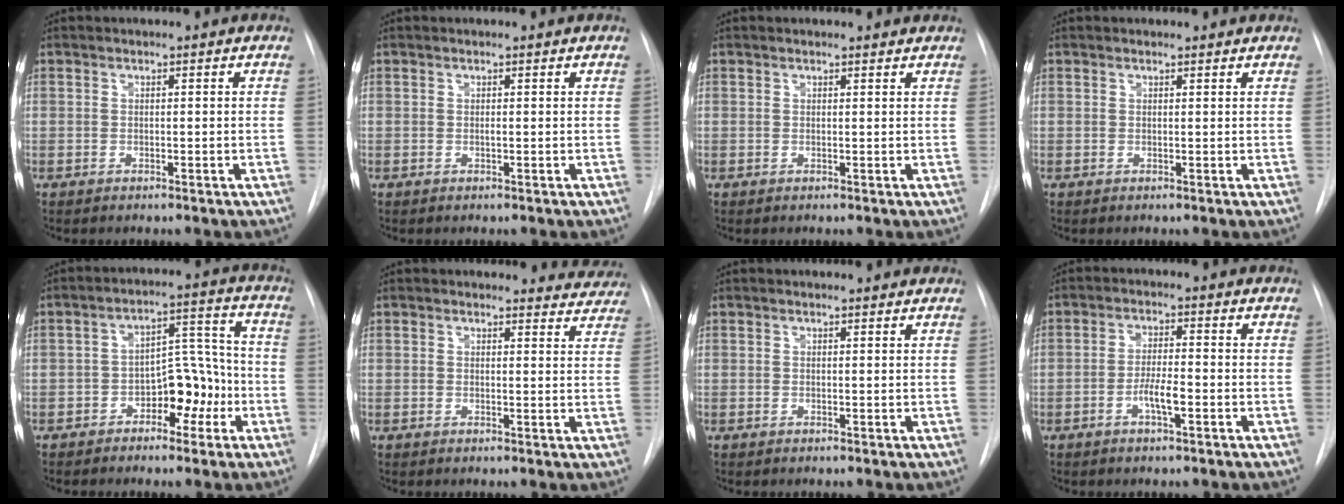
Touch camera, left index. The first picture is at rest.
{"total": 0.0}
{"total": 2.1, "force": [2.1, 0.4, 0.2], "torque": [-0.011, 0.002, 0.016]}
{"total": 1.3, "force": [1.3, 0.3, 0.1], "torque": [-0.011, 0.004, 0.011]}
{"total": 8.0, "force": [-3.7, 4.2, 5.7], "torque": [-0.081, 0.029, -0.056]}
{"total": 5.7, "force": [5.5, 1.6, -0.4], "torque": [0.029, -0.028, 0.030]}
{"total": 1.9, "force": [1.9, 0.3, 0.2], "torque": [-0.011, 0.005, 0.016]}
{"total": 3.8, "force": [-1.7, 0.6, 3.4], "torque": [-0.062, -0.003, -0.033]}